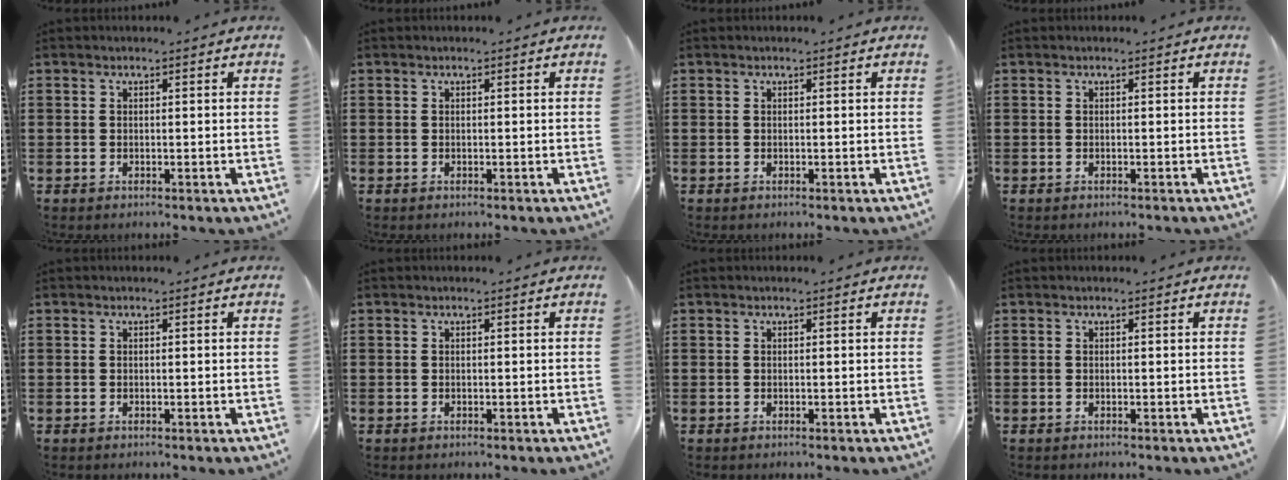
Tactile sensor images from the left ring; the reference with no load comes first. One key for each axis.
{"total": 0.0}
{"total": 0.0}
{"total": 0.0}
{"total": 0.0}
{"total": 0.0}
{"total": 0.0}
{"total": 0.0}